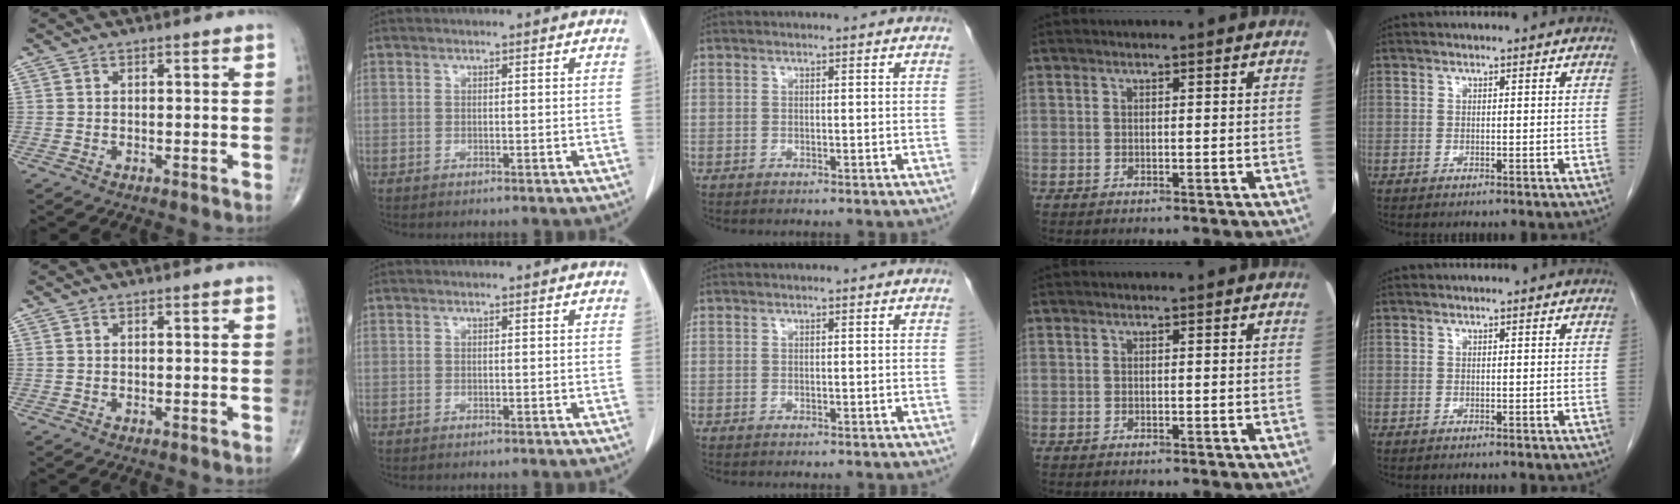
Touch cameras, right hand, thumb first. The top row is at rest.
{}